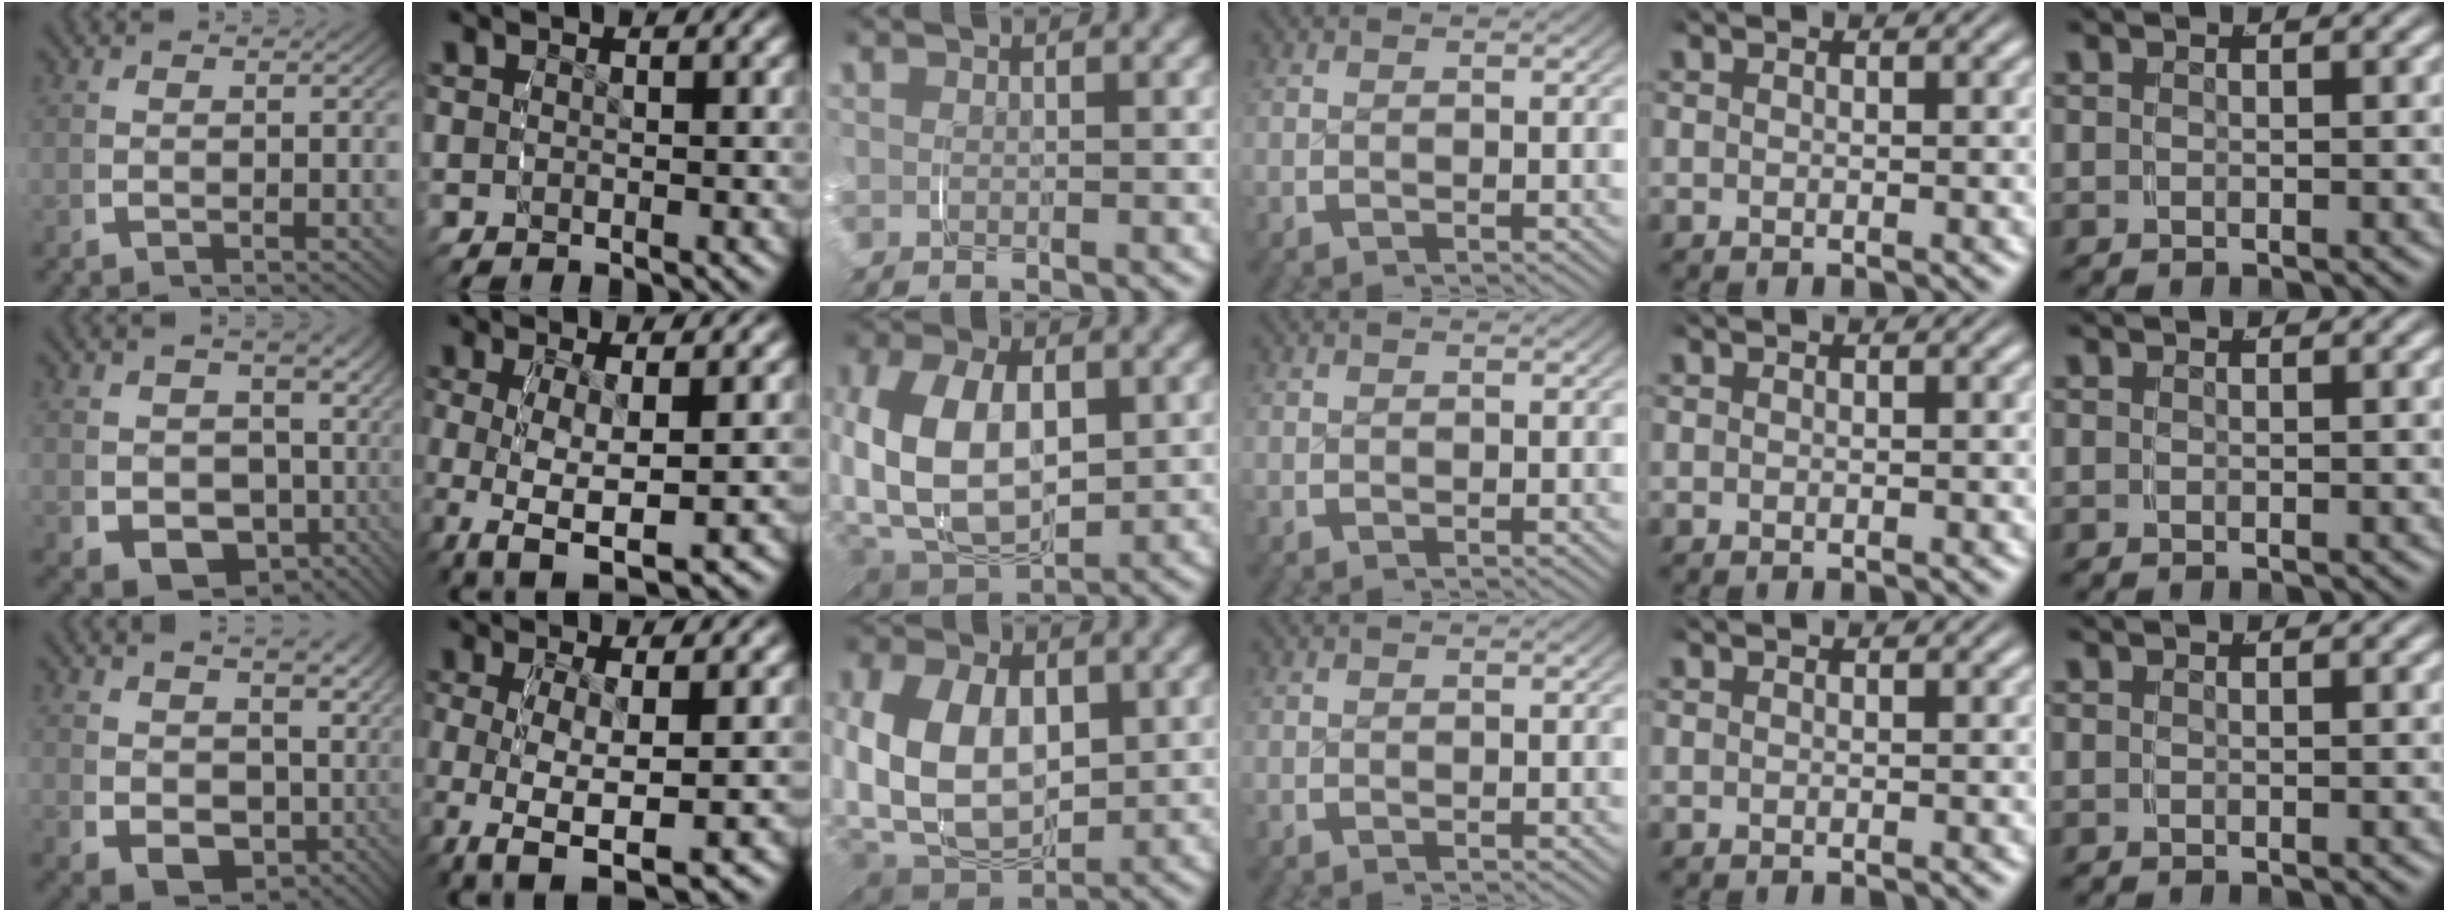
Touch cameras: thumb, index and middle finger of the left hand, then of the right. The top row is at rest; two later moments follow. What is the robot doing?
{"motion": "grasp_and_lifting", "object": "shirt"}